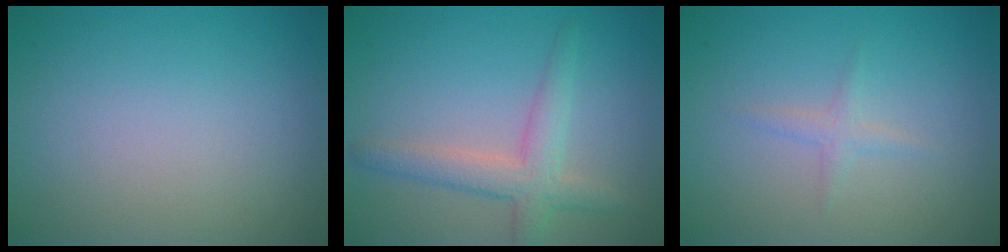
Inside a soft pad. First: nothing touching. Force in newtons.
{"total": 3.5, "press": 3.5, "slide": 0.1}
{"total": 1.1, "press": 1.1, "slide": 0.0}